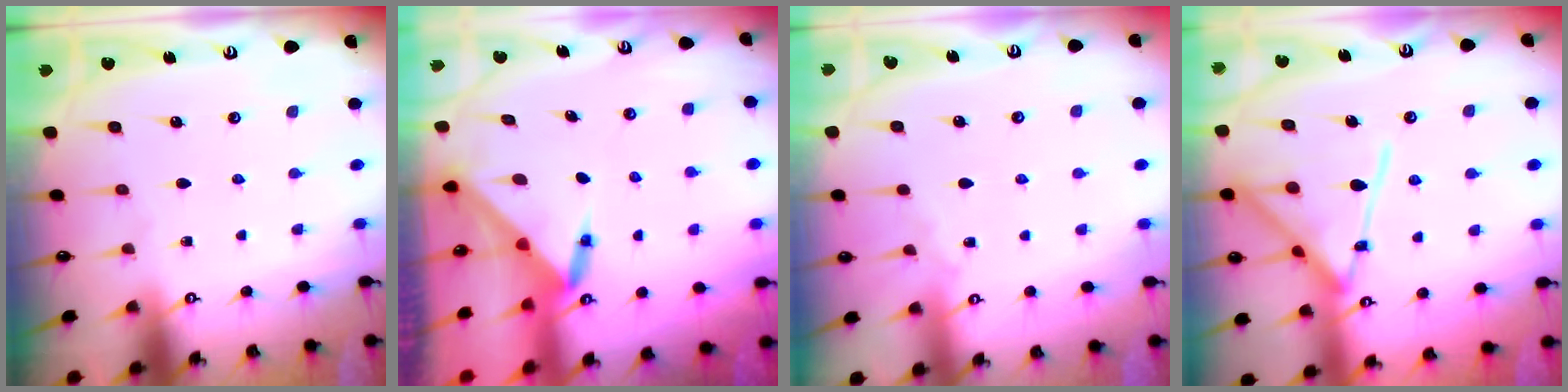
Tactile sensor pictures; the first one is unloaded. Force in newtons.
{"total": 3.6, "press": 3.6, "slide": 0.3}
{"total": 2.8, "press": 2.8, "slide": 0.5}
{"total": 17.0, "press": 16.9, "slide": 1.3}